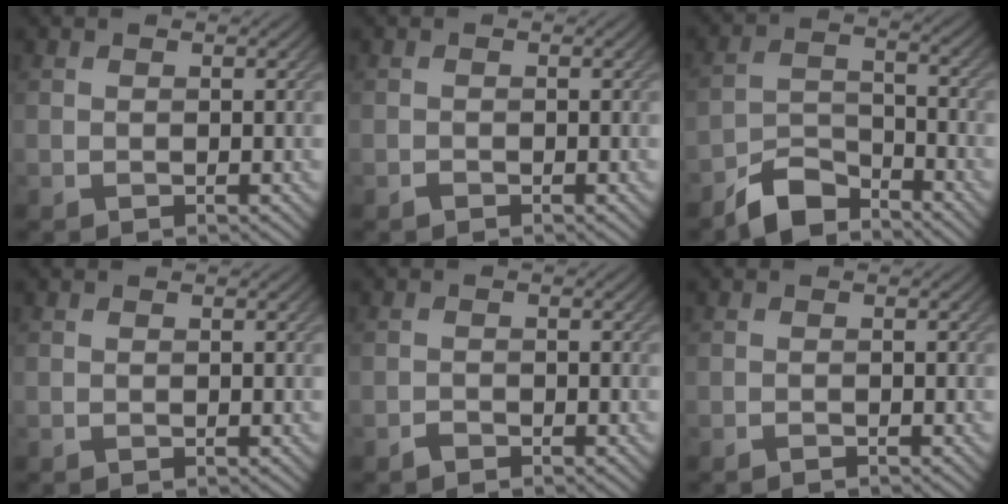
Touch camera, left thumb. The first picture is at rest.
{"total": 0.5, "force": [-0.4, 0.2, 0.2], "torque": [-0.003, 0.000, -0.008]}
{"total": 6.4, "force": [-5.3, 2.3, 2.6], "torque": [-0.049, -0.002, -0.113]}
{"total": 0.0}
{"total": 0.9, "force": [-0.8, 0.4, 0.3], "torque": [-0.004, 0.001, -0.017]}
{"total": 0.6, "force": [-0.6, 0.1, 0.2], "torque": [-0.003, -0.001, -0.012]}